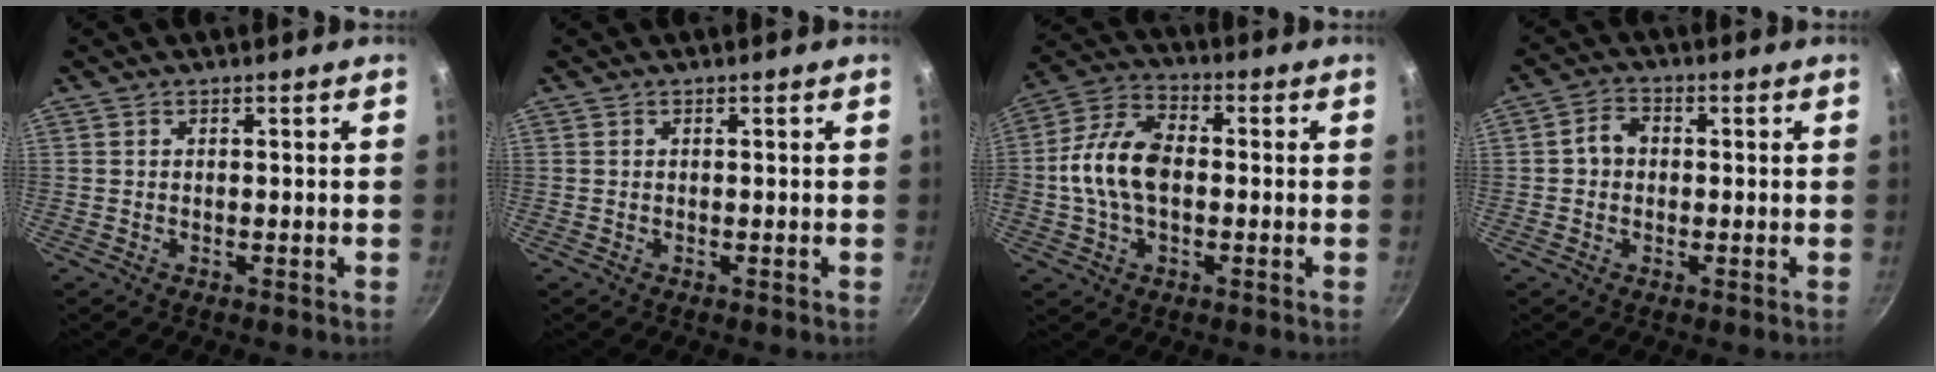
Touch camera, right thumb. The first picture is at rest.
{"total": 0.0}
{"total": 12.7, "force": [-0.5, 7.9, 9.9], "torque": [-0.180, 0.031, -0.024]}
{"total": 4.1, "force": [0.0, 3.4, 2.3], "torque": [-0.025, 0.013, -0.007]}